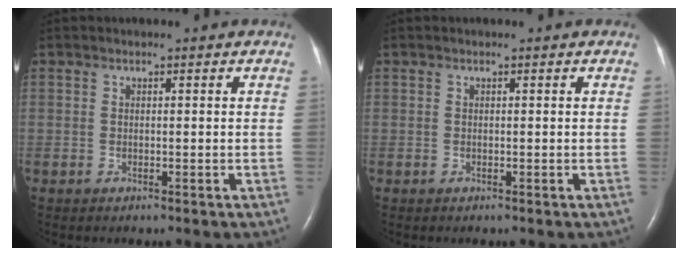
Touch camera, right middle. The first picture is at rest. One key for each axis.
{"total": 0.0}